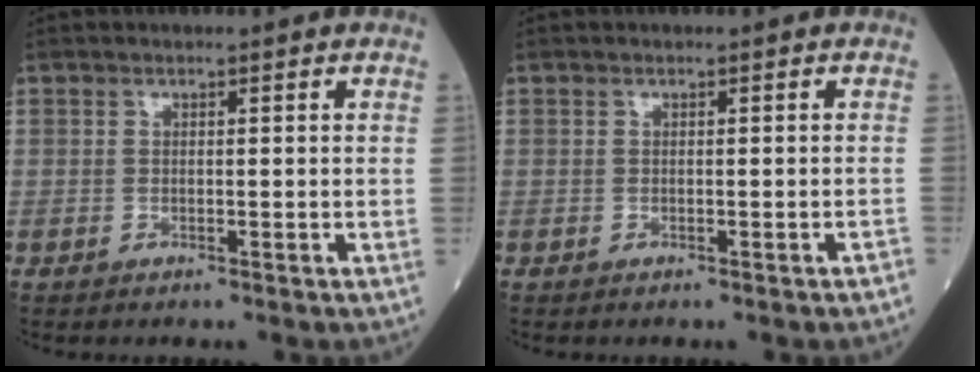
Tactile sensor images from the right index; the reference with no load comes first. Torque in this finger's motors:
{"motor_torque": [0.00, 0.01, 0.00, 0.00]}